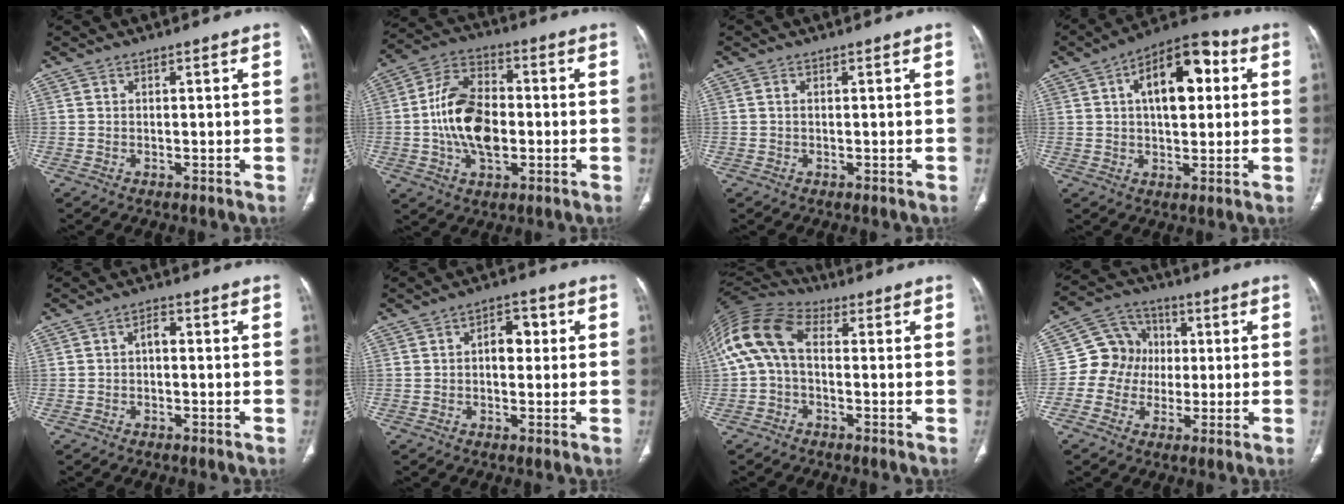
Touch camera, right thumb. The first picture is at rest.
{"total": 14.5, "force": [-1.4, 8.8, 11.5], "torque": [-0.203, 0.021, -0.028]}
{"total": 0.5, "force": [0.1, 0.2, 0.4], "torque": [-0.012, 0.001, 0.001]}
{"total": 15.0, "force": [3.8, 7.8, 12.3], "torque": [-0.162, 0.019, 0.050]}
{"total": 2.4, "force": [-0.2, 1.4, 1.9], "torque": [-0.024, 0.011, -0.010]}
{"total": 5.3, "force": [0.6, 3.3, 4.1], "torque": [-0.042, 0.012, 0.003]}
{"total": 13.0, "force": [0.7, 8.0, 10.3], "torque": [-0.214, 0.040, 0.001]}
{"total": 10.1, "force": [0.0, 9.3, 3.9], "torque": [-0.031, 0.023, -0.013]}